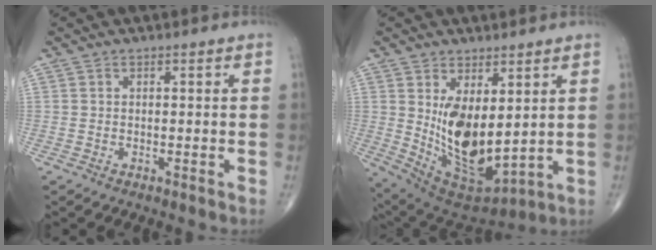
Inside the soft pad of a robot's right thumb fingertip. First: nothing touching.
{"total": 15.0, "force": [2.4, 7.6, 12.7], "torque": [-0.202, -0.036, 0.071]}